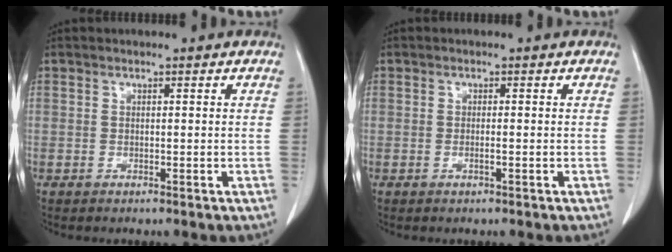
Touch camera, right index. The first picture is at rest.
{"total": 1.2, "force": [-0.4, 0.3, 1.1], "torque": [-0.023, 0.000, -0.006]}